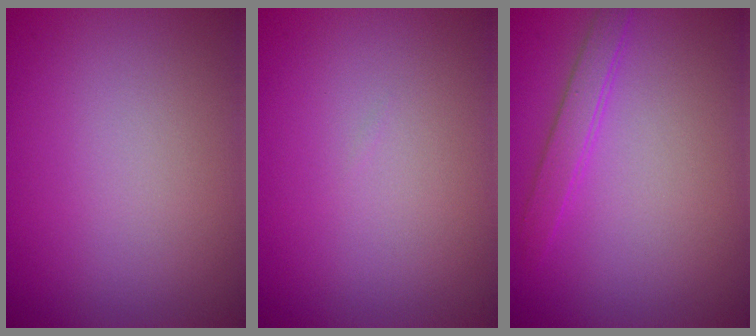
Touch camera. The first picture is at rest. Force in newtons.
{"total": 0.0}
{"total": 2.0, "press": 2.0, "slide": 0.1}